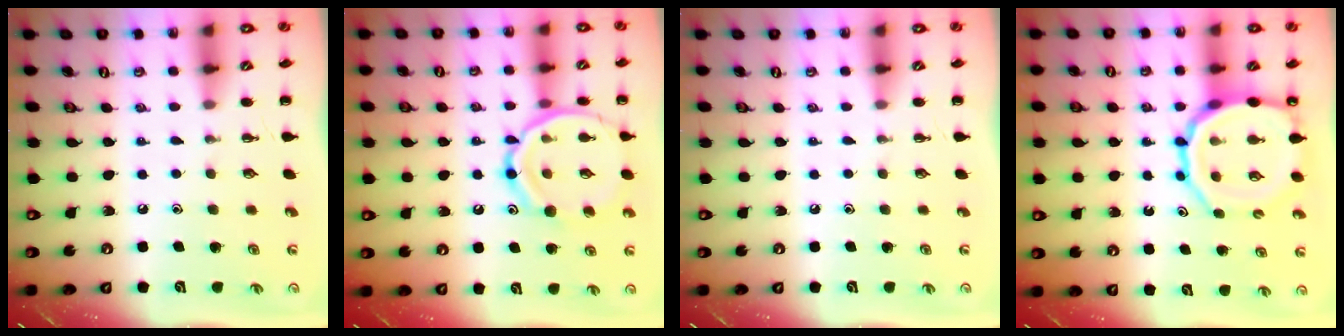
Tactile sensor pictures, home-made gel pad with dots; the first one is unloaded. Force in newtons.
{"total": 16.1, "press": 16.0, "slide": 1.8}
{"total": 0.0}
{"total": 14.2, "press": 13.9, "slide": 2.7}